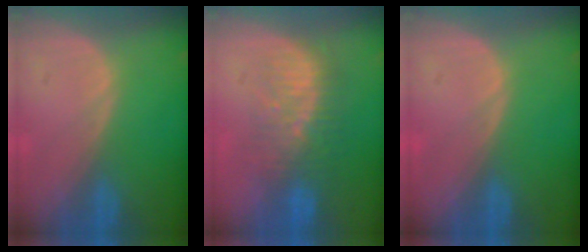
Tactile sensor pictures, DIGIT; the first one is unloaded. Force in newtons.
{"total": 8.2, "press": 7.6, "slide": 3.1}
{"total": 0.0}